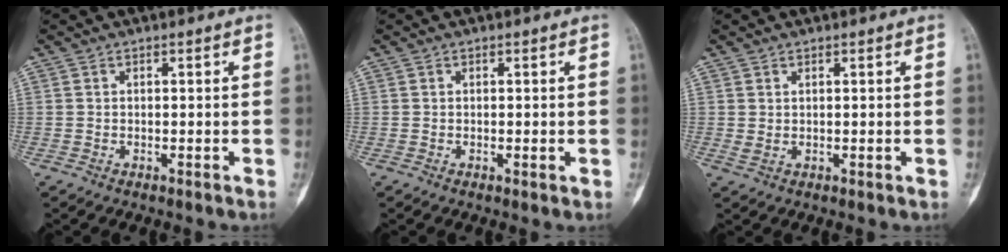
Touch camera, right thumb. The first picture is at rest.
{"total": 0.8, "force": [0.0, 0.4, 0.7], "torque": [-0.009, -0.002, 0.000]}
{"total": 1.0, "force": [0.5, 0.4, 0.8], "torque": [-0.018, 0.002, 0.015]}